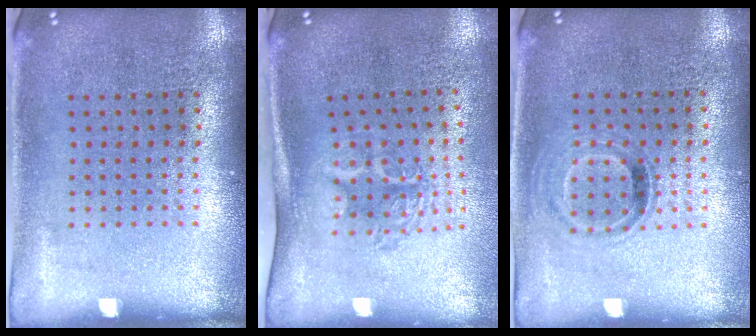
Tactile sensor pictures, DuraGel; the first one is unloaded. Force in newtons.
{"total": 1.8, "press": 1.3, "slide": 1.3}
{"total": 0.8, "press": 0.7, "slide": 0.4}